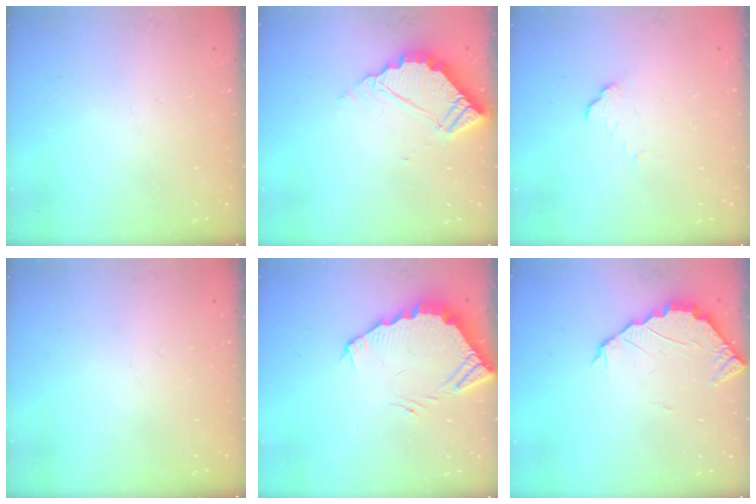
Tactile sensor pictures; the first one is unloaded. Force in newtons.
{"total": 5.8, "press": 5.8, "slide": 0.5}
{"total": 5.4, "press": 5.4, "slide": 0.4}
{"total": 0.0}
{"total": 3.7, "press": 3.7, "slide": 0.3}
{"total": 2.6, "press": 2.6, "slide": 0.2}